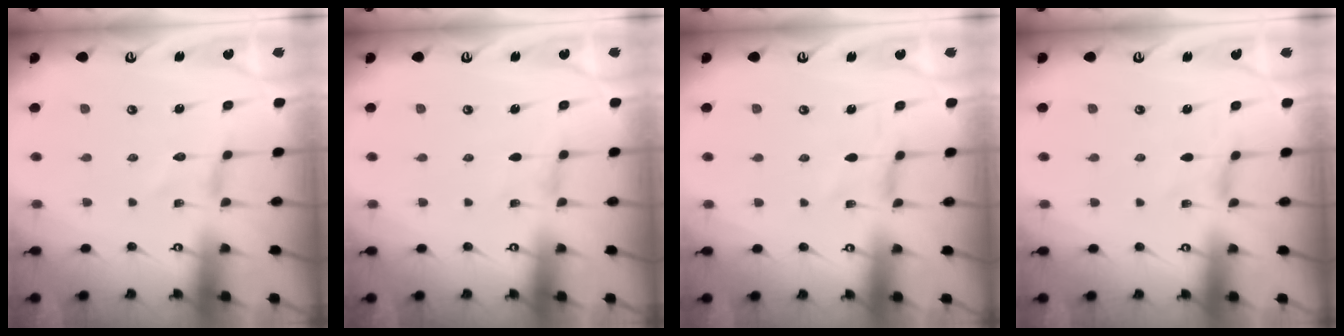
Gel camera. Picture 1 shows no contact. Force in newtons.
{"total": 0.0}
{"total": 0.0}
{"total": 0.0}